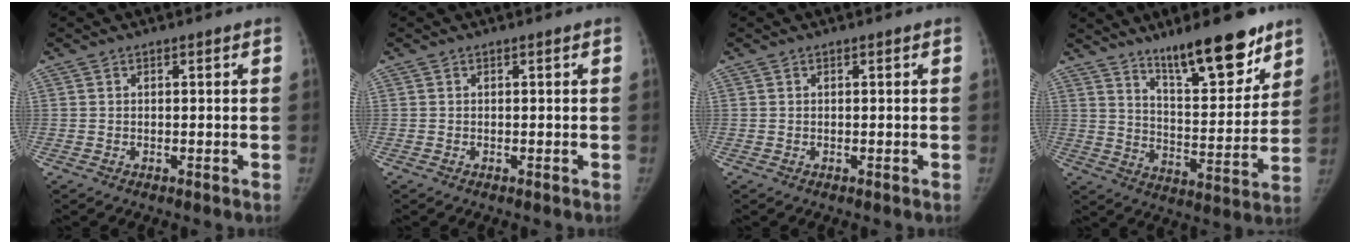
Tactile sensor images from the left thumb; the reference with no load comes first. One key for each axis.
{"total": 0.0}
{"total": 0.0}
{"total": 16.8, "fx": 12.0, "fy": 4.4, "fz": 10.9, "tx": -0.128, "ty": -0.083, "tz": 0.198}